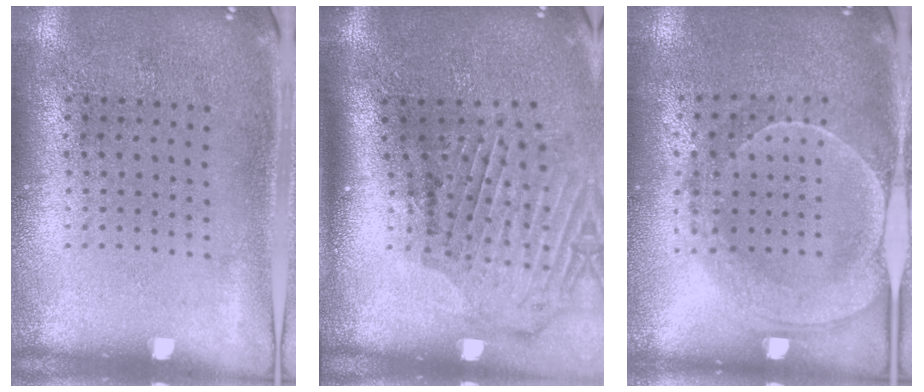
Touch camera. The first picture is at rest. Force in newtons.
{"total": 2.0, "press": 1.7, "slide": 1.1}
{"total": 1.9, "press": 1.8, "slide": 0.6}